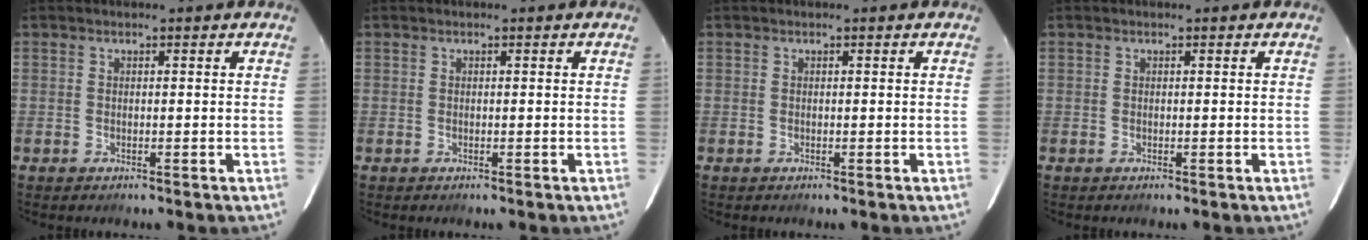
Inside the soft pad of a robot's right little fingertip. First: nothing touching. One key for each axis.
{"total": 0.0}
{"total": 0.0}
{"total": 0.0}